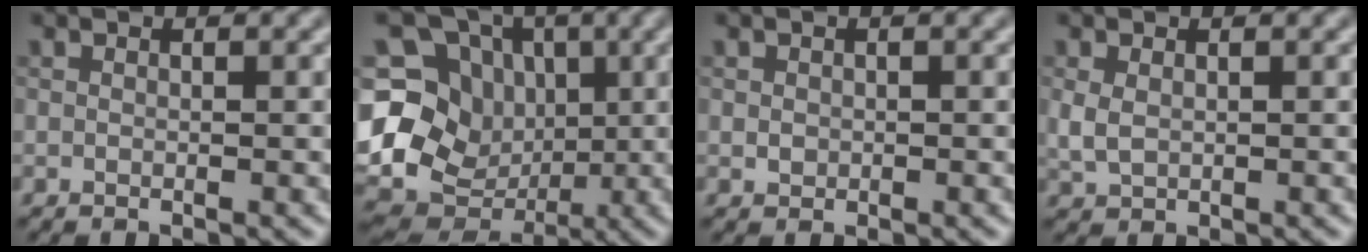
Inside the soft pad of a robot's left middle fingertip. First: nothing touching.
{"total": 15.7, "force": [-0.1, 13.7, 7.7], "torque": [-0.176, 0.024, -0.010]}
{"total": 0.8, "force": [0.1, 0.7, 0.3], "torque": [-0.004, -0.002, 0.002]}
{"total": 1.8, "force": [0.3, 1.3, 1.2], "torque": [-0.034, -0.001, 0.010]}